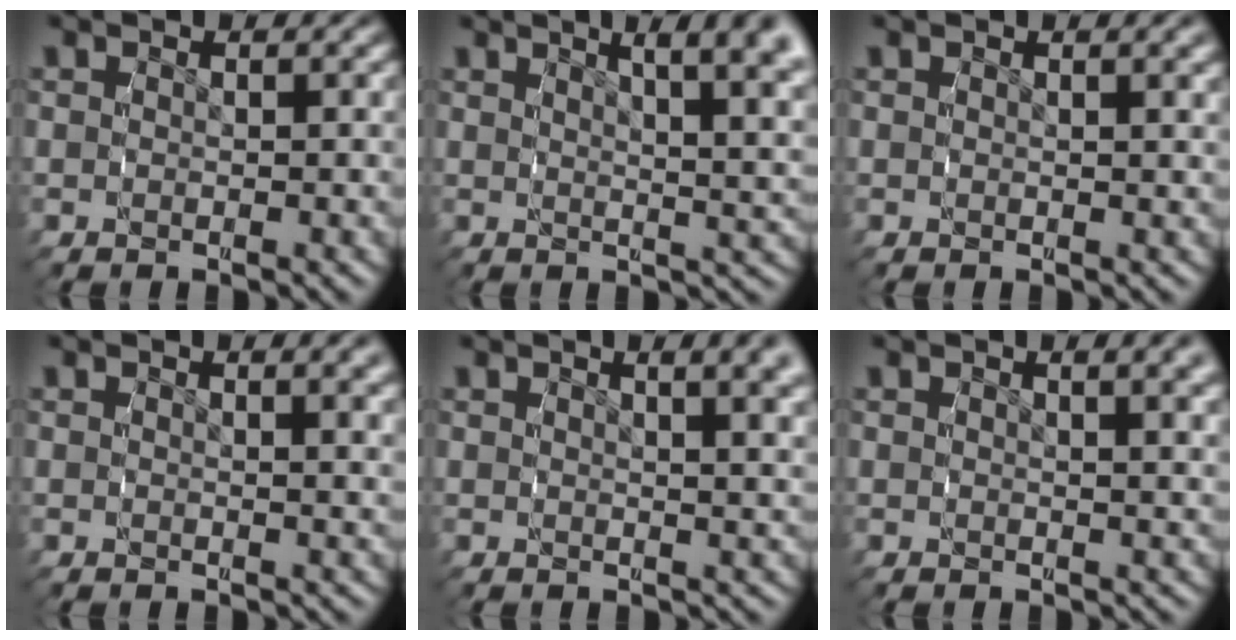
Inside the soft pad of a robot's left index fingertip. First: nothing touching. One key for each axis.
{"total": 9.3, "fx": 5.2, "fy": 3.0, "fz": 7.1, "tx": -0.077, "ty": 0.019, "tz": 0.069}
{"total": 0.9, "fx": 0.6, "fy": -0.2, "fz": 0.6, "tx": -0.006, "ty": 0.001, "tz": 0.008}
{"total": 1.9, "fx": 1.2, "fy": -0.1, "fz": 1.5, "tx": -0.017, "ty": 0.001, "tz": 0.017}
{"total": 5.4, "fx": 3.3, "fy": 1.2, "fz": 4.1, "tx": -0.044, "ty": 0.013, "tz": 0.045}
{"total": 3.3, "fx": 2.1, "fy": 0.5, "fz": 2.5, "tx": -0.028, "ty": 0.009, "tz": 0.028}